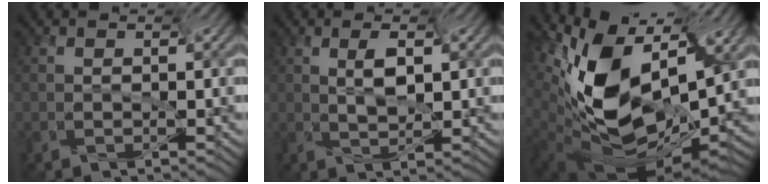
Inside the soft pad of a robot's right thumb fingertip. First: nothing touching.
{"total": 2.7, "force": [-1.3, 0.9, 2.2], "torque": [-0.052, 0.006, -0.014]}
{"total": 13.3, "force": [-0.9, 9.2, 9.6], "torque": [-0.215, -0.014, 0.016]}